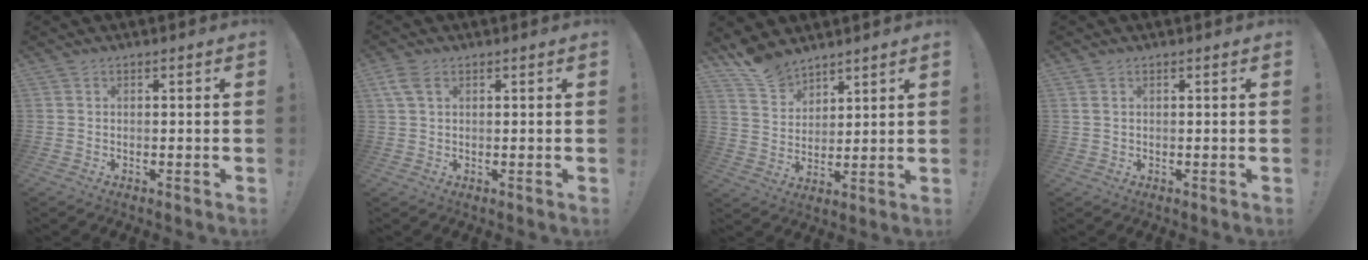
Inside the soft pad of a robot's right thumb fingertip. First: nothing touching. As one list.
[{"total": 4.1, "force": [1.7, 2.2, 2.9], "torque": [-0.065, 0.007, 0.036]}, {"total": 9.5, "force": [8.2, 4.4, 1.8], "torque": [-0.044, -0.061, 0.162]}, {"total": 1.2, "force": [0.6, 0.6, 0.8], "torque": [-0.024, 0.004, 0.014]}]